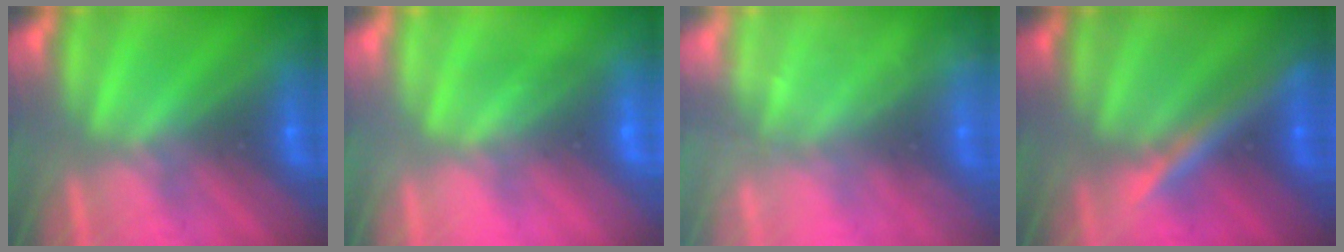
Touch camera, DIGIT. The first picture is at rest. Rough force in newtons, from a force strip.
{"total": 2.7}
{"total": 2.3}
{"total": 2.5}